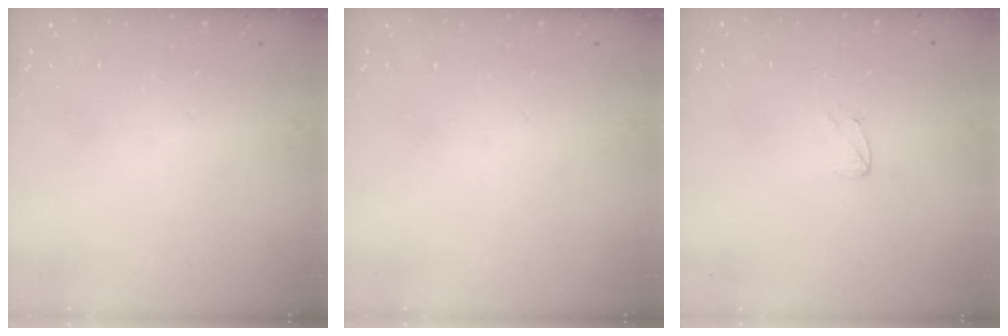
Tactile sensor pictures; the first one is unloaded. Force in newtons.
{"total": 0.0}
{"total": 3.9, "press": 3.8, "slide": 0.3}